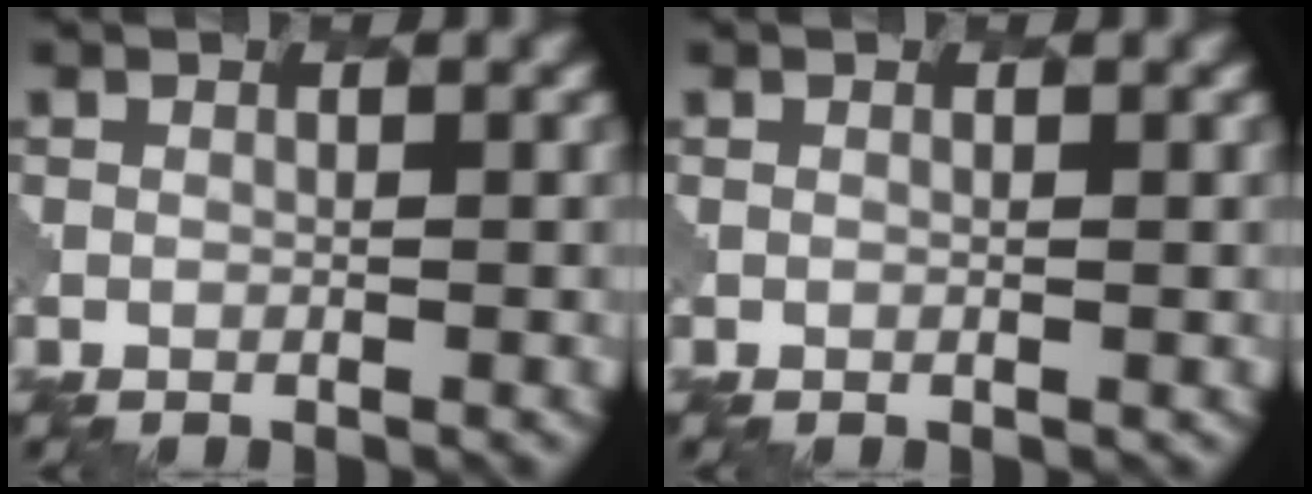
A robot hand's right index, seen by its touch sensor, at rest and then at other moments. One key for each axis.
{"total": 0.0}